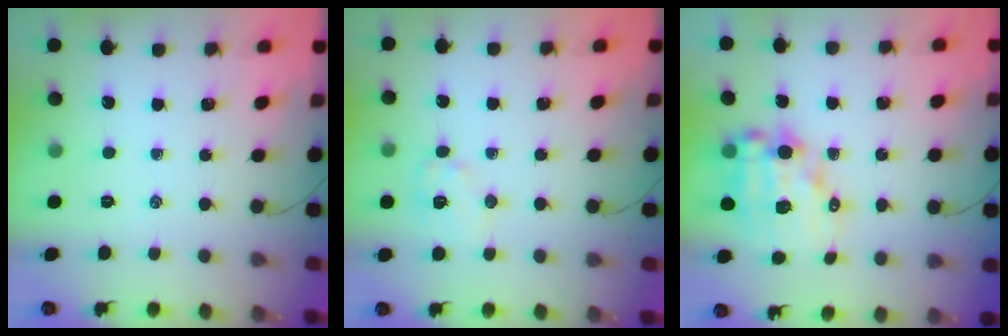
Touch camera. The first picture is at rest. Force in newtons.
{"total": 7.8, "press": 7.7, "slide": 0.8}
{"total": 13.1, "press": 12.7, "slide": 3.2}